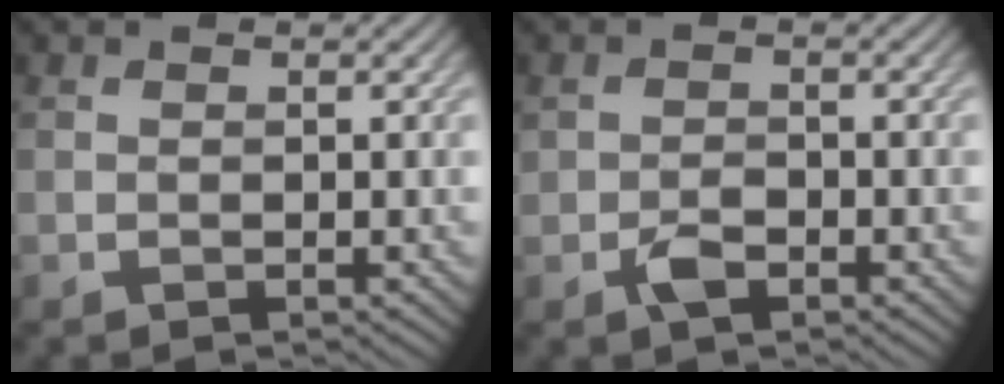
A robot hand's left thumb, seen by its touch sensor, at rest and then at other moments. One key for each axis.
{"total": 2.5, "fx": -1.4, "fy": 1.4, "fz": 1.5, "tx": -0.031, "ty": -0.001, "tz": -0.026}